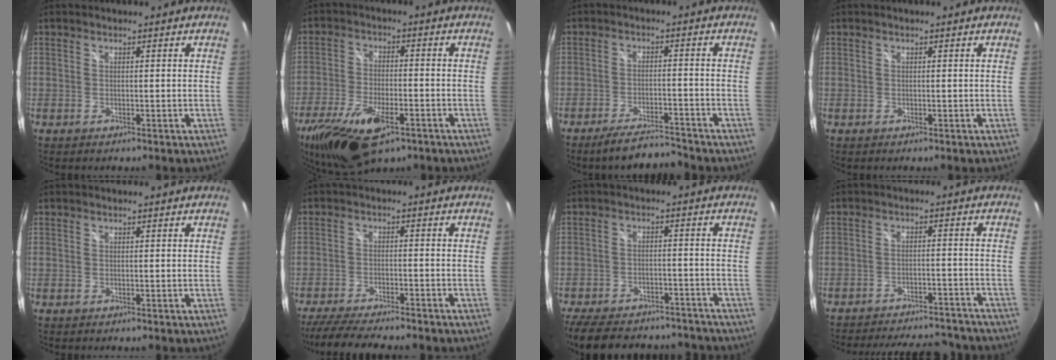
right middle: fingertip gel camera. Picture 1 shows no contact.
{"total": 18.3, "force": [-10.7, 8.1, 12.4], "torque": [-0.277, -0.047, -0.187]}
{"total": 7.2, "force": [-6.6, 0.7, 2.7], "torque": [-0.063, 0.001, -0.107]}
{"total": 0.0}
{"total": 0.0}
{"total": 12.8, "force": [-11.1, 1.7, 6.1], "torque": [-0.133, -0.026, -0.175]}
{"total": 21.3, "force": [-17.8, 8.1, 8.4], "torque": [-0.193, 0.008, -0.240]}
{"total": 21.4, "force": [-19.0, 6.1, 7.8], "torque": [-0.158, 0.016, -0.233]}